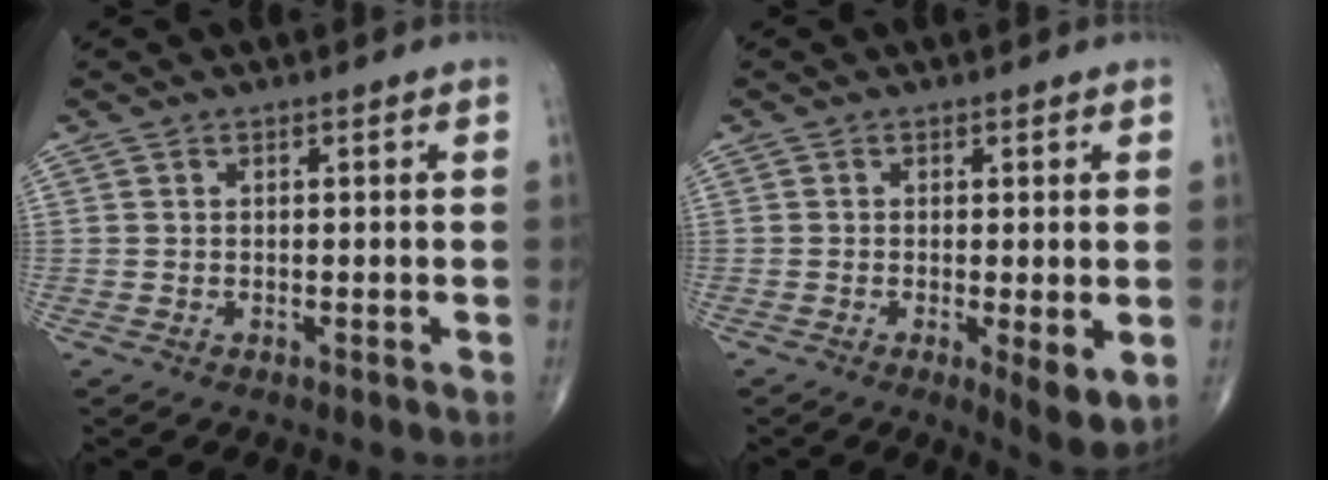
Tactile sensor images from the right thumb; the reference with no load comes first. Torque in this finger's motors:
{"motor_torque": [-0.31, 0.41, -0.26, -0.26, 0.01]}